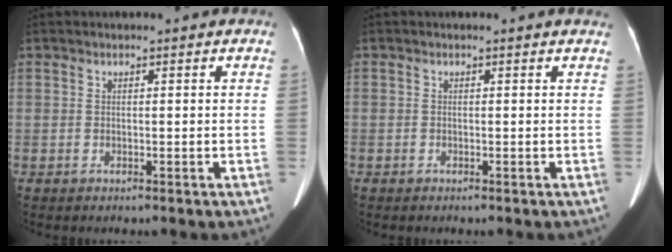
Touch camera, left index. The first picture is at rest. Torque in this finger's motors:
{"motor_torque": [-0.37, 0.64, -0.25, -0.21]}